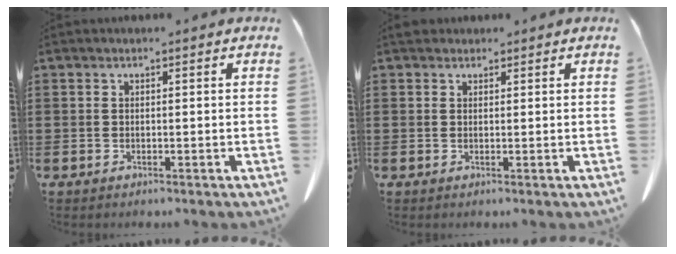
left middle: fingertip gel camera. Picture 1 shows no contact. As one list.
[{"total": 1.4, "force": [1.1, 0.8, 0.3], "torque": [-0.012, 0.004, 0.023]}]